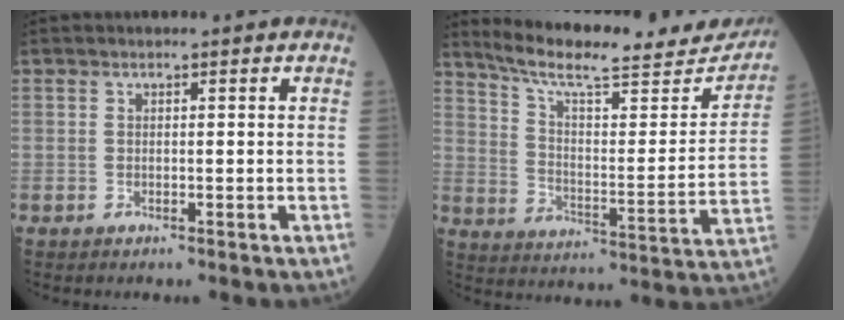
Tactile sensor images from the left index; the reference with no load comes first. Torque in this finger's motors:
{"motor_torque": [-0.08, -0.64, -0.01, 0.01]}